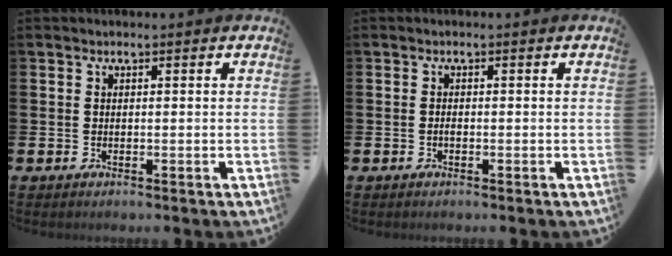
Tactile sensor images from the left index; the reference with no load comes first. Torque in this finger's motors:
{"motor_torque": [0.17, 0.07, -0.01, 0.00]}